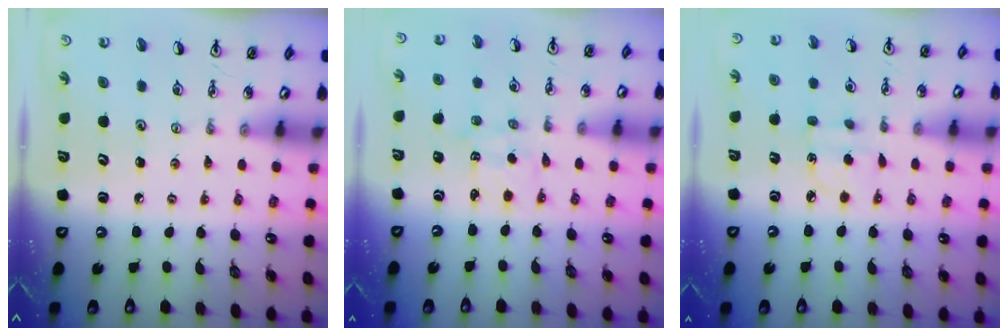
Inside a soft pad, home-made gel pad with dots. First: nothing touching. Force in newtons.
{"total": 2.1, "press": 2.1, "slide": 0.3}
{"total": 4.5, "press": 4.5, "slide": 0.5}